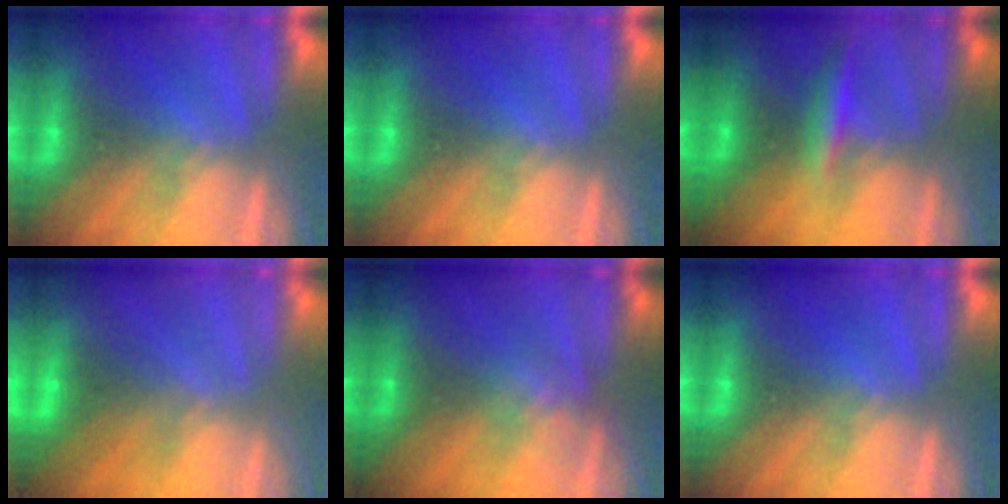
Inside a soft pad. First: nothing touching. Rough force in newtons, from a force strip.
{"total": 0.0}
{"total": 2.8}
{"total": 1.9}
{"total": 2.6}
{"total": 0.0}